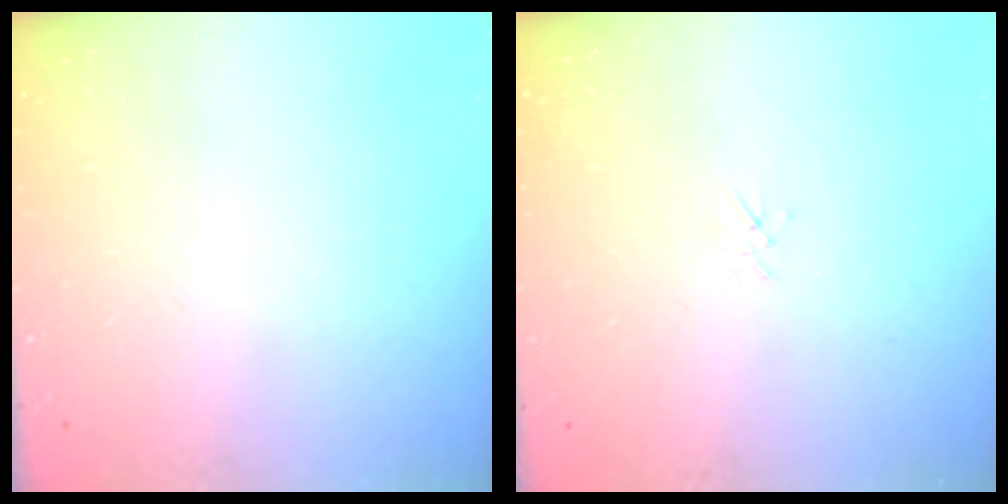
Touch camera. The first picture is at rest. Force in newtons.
{"total": 3.7, "press": 3.6, "slide": 0.5}